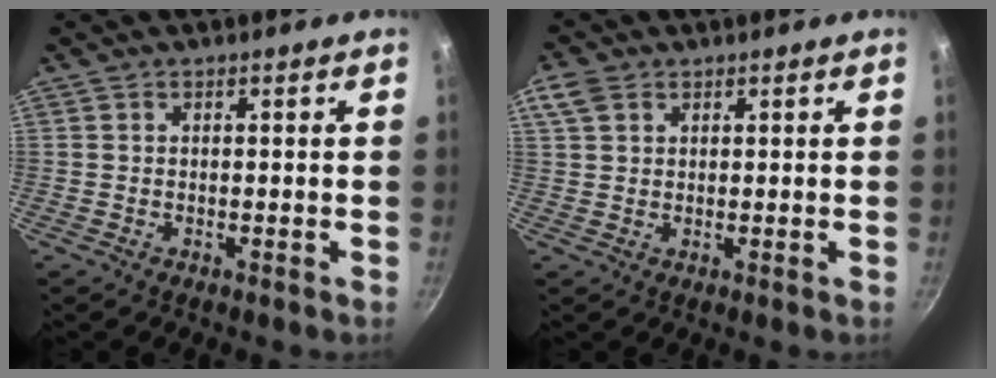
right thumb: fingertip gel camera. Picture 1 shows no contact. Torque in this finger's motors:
{"motor_torque": [0.83, 1.35, 0.78, -0.10, 0.27]}